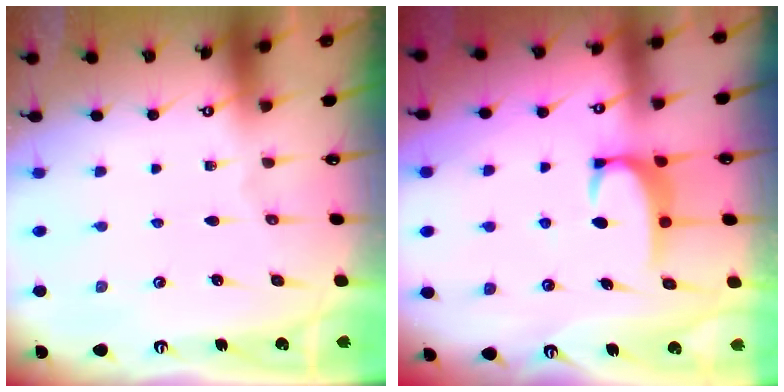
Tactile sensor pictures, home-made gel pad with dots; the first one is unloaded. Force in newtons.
{"total": 3.1, "press": 3.1, "slide": 0.6}